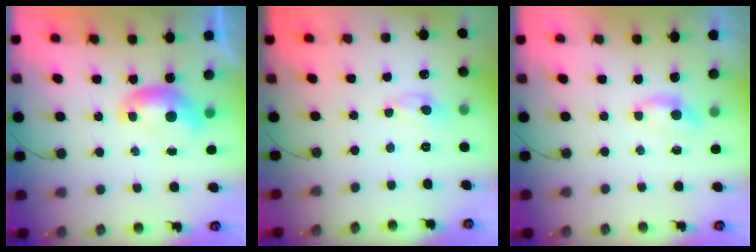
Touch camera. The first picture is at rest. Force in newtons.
{"total": 0.0}
{"total": 1.2, "press": 1.1, "slide": 0.3}